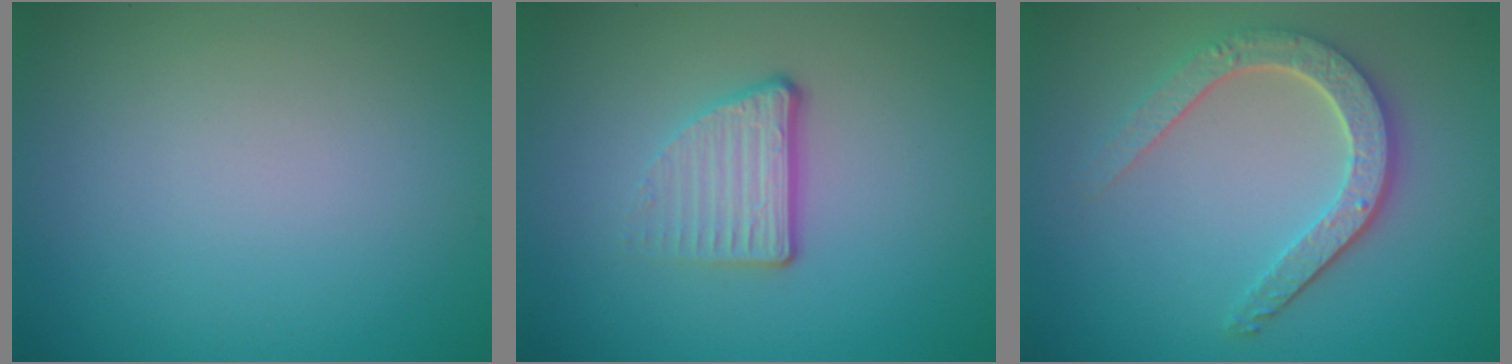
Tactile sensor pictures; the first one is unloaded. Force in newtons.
{"total": 3.5, "press": 2.5, "slide": 2.5}
{"total": 4.2, "press": 3.5, "slide": 2.3}